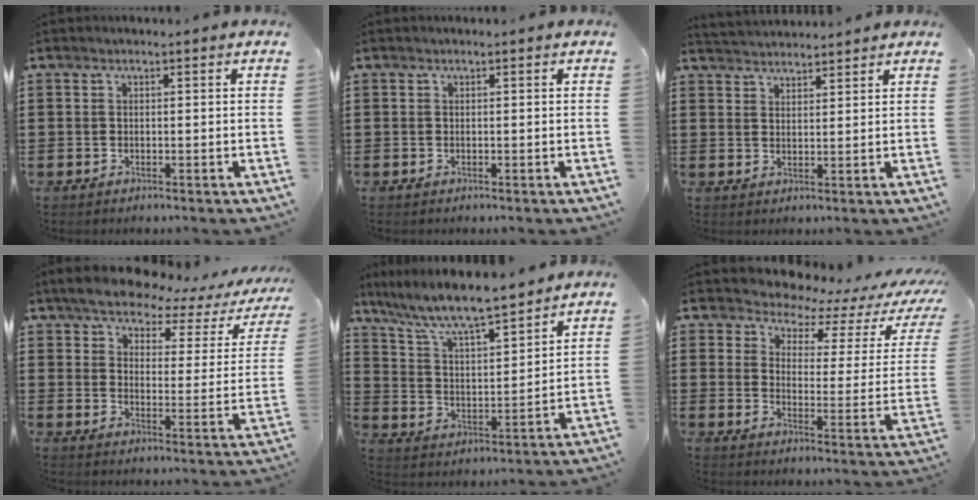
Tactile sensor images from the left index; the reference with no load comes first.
{"total": 0.0}
{"total": 2.7, "force": [2.7, 0.0, -0.3], "torque": [-0.003, -0.007, 0.051]}
{"total": 5.5, "force": [5.1, 1.2, 1.8], "torque": [-0.066, -0.027, 0.085]}
{"total": 7.4, "force": [6.6, 0.6, 3.2], "torque": [-0.091, -0.042, 0.110]}
{"total": 4.4, "force": [4.0, 1.6, 0.8], "torque": [-0.037, -0.035, 0.062]}